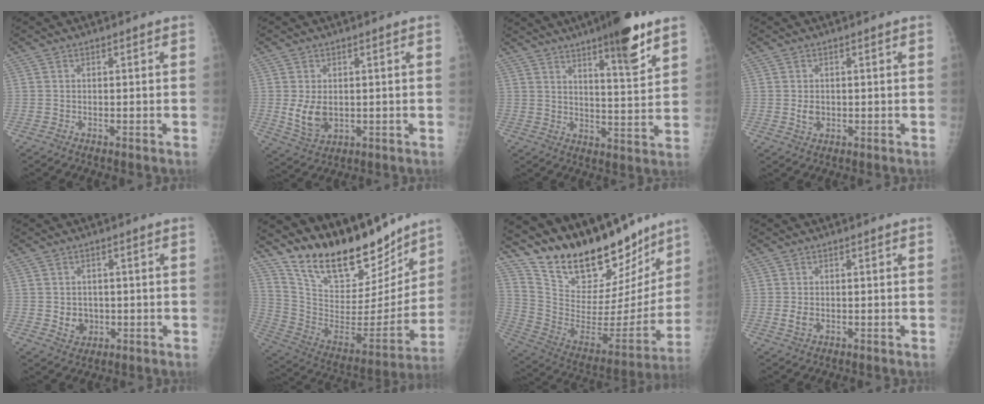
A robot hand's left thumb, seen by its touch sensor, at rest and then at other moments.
{"total": 5.9, "force": [0.1, 4.0, 4.4], "torque": [-0.070, -0.014, 0.018]}
{"total": 13.0, "force": [8.4, 2.2, 9.6], "torque": [-0.128, -0.050, 0.124]}
{"total": 2.2, "force": [0.1, 1.6, 1.4], "torque": [-0.018, -0.002, 0.006]}
{"total": 3.8, "force": [-0.3, 3.3, 1.9], "torque": [-0.013, 0.000, 0.005]}
{"total": 23.9, "force": [19.4, 8.9, 10.8], "torque": [-0.146, -0.101, 0.328]}
{"total": 27.8, "force": [22.5, 10.7, 12.5], "torque": [-0.172, -0.100, 0.358]}
{"total": 1.9, "force": [0.0, 1.3, 1.4], "torque": [-0.024, -0.003, 0.005]}